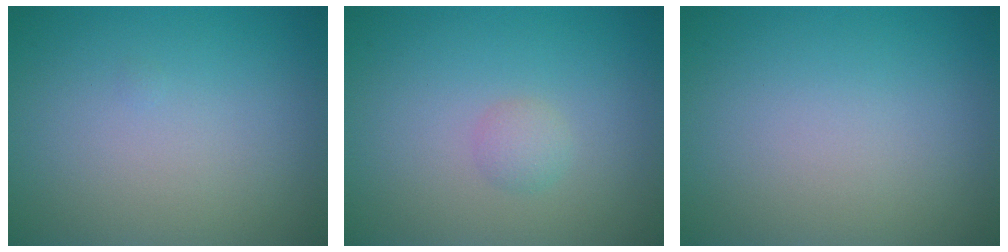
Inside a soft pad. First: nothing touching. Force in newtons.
{"total": 1.2, "press": 1.2, "slide": 0.0}
{"total": 0.0}